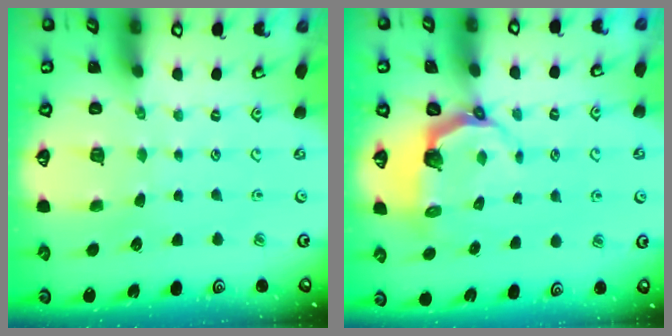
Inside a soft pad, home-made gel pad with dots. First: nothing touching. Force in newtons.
{"total": 4.5, "press": 2.9, "slide": 3.4}